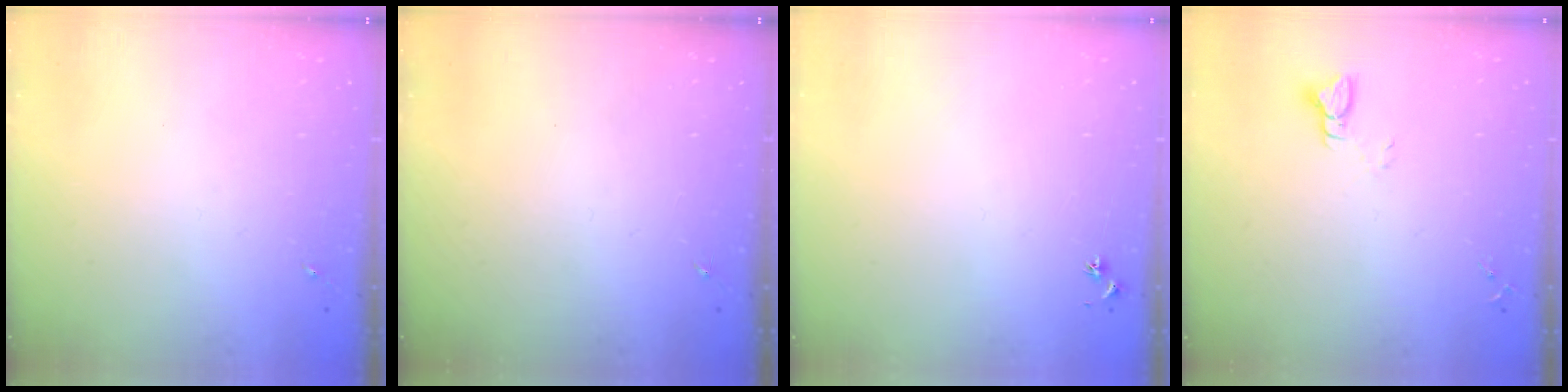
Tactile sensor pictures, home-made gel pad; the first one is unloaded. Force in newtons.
{"total": 0.0}
{"total": 3.0, "press": 2.9, "slide": 0.3}
{"total": 2.9, "press": 2.9, "slide": 0.2}